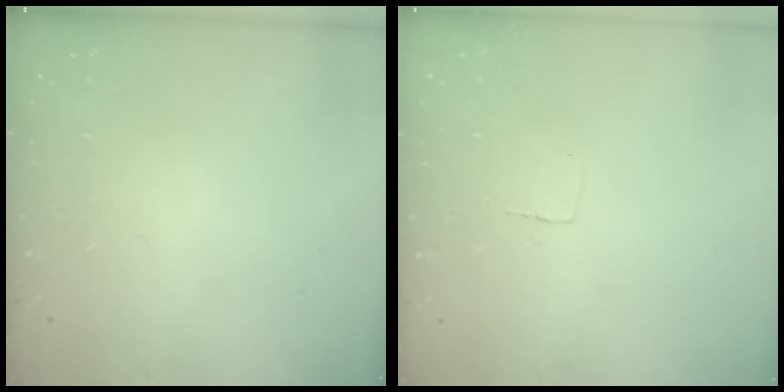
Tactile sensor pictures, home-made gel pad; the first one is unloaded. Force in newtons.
{"total": 2.3, "press": 2.3, "slide": 0.1}